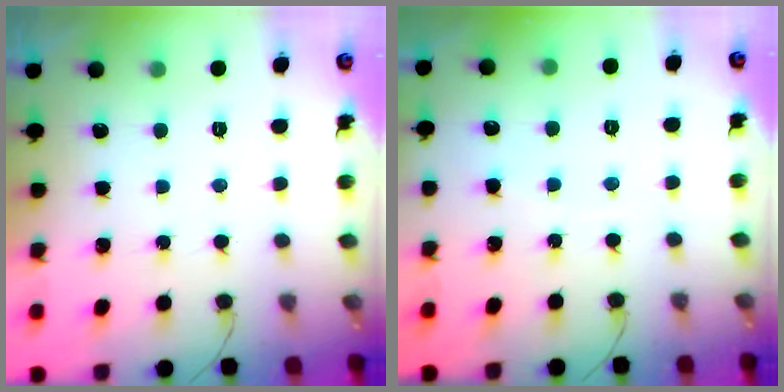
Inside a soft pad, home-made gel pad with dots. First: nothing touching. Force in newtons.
{"total": 1.8, "press": 1.8, "slide": 0.2}